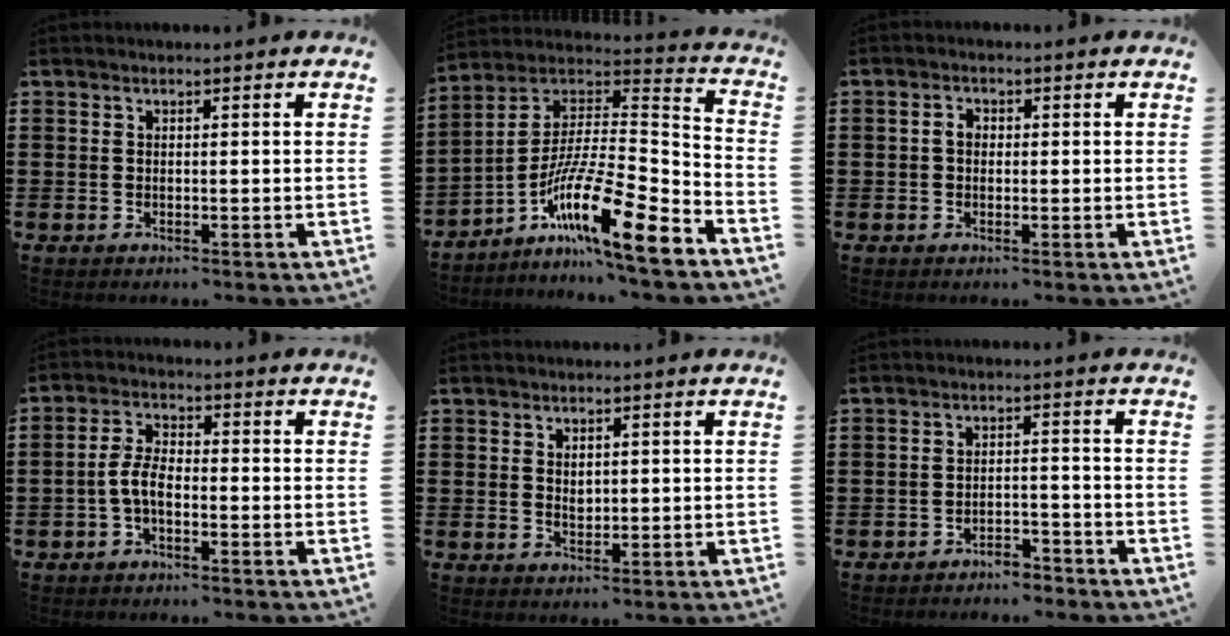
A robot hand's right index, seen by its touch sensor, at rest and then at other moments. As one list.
[{"total": 15.6, "force": [-9.7, 1.9, 12.0], "torque": [-0.226, 0.001, -0.180]}, {"total": 1.8, "force": [0.0, 1.3, 1.3], "torque": [-0.027, 0.006, -0.002]}, {"total": 4.6, "force": [-1.5, 2.1, 3.7], "torque": [-0.094, -0.001, -0.037]}, {"total": 1.7, "force": [0.5, 1.3, 1.1], "torque": [-0.015, 0.006, 0.006]}, {"total": 3.0, "force": [-3.0, 0.4, 0.3], "torque": [-0.012, 0.003, -0.063]}]